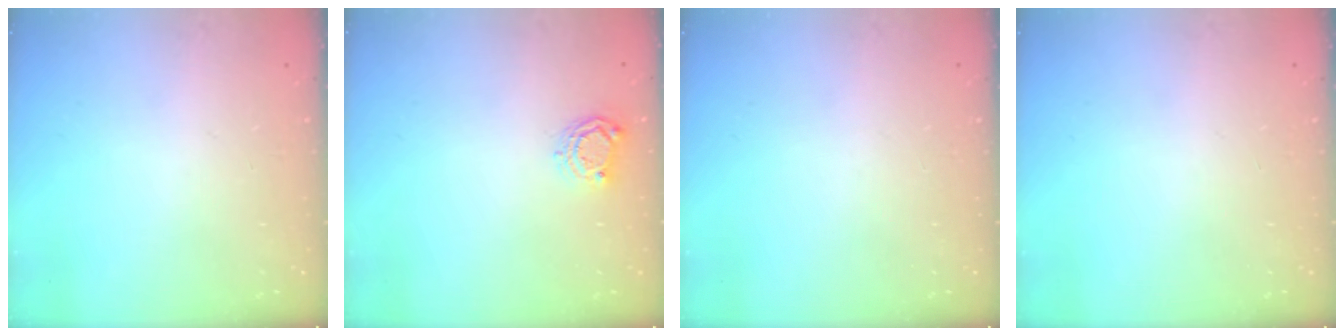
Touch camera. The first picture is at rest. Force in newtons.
{"total": 5.8, "press": 5.8, "slide": 0.2}
{"total": 0.0}
{"total": 0.0}